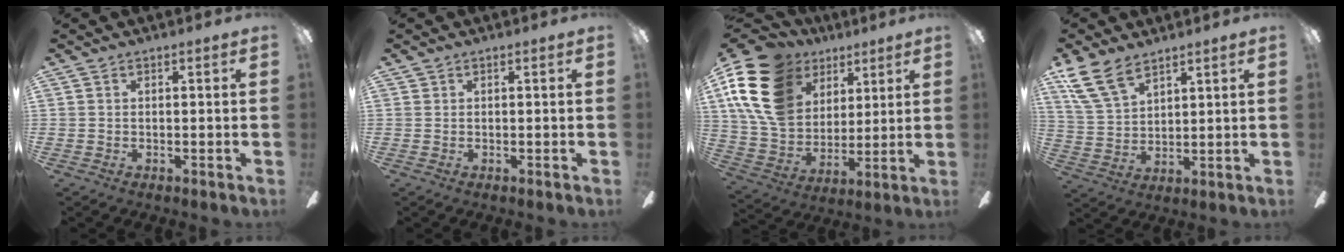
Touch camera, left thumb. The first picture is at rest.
{"total": 0.0}
{"total": 20.3, "force": [9.2, 14.4, 10.9], "torque": [-0.243, -0.028, 0.173]}
{"total": 10.7, "force": [8.0, 4.9, 5.1], "torque": [-0.130, -0.026, 0.156]}